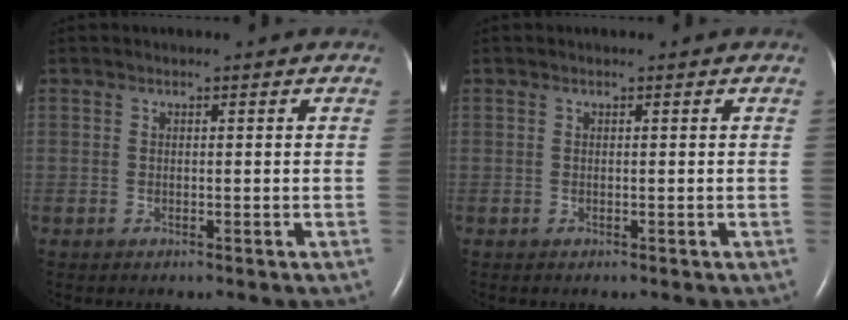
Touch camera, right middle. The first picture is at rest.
{"total": 0.0}